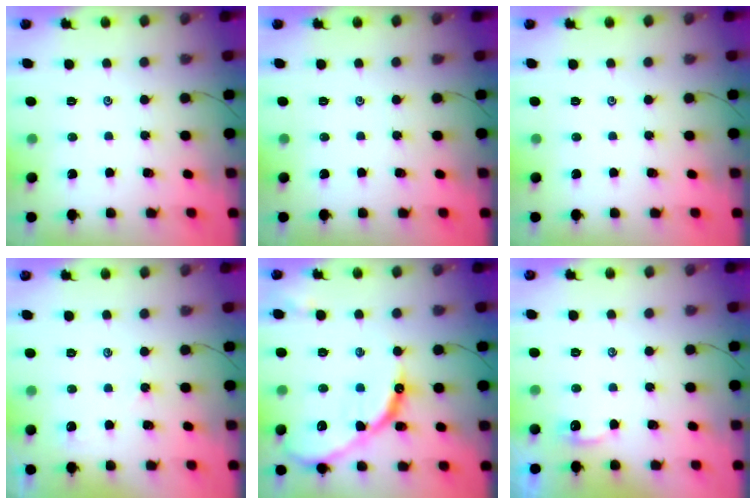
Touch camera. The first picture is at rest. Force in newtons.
{"total": 0.0}
{"total": 0.0}
{"total": 3.0, "press": 2.9, "slide": 0.4}
{"total": 17.3, "press": 17.3, "slide": 0.9}
{"total": 2.1, "press": 2.0, "slide": 0.3}